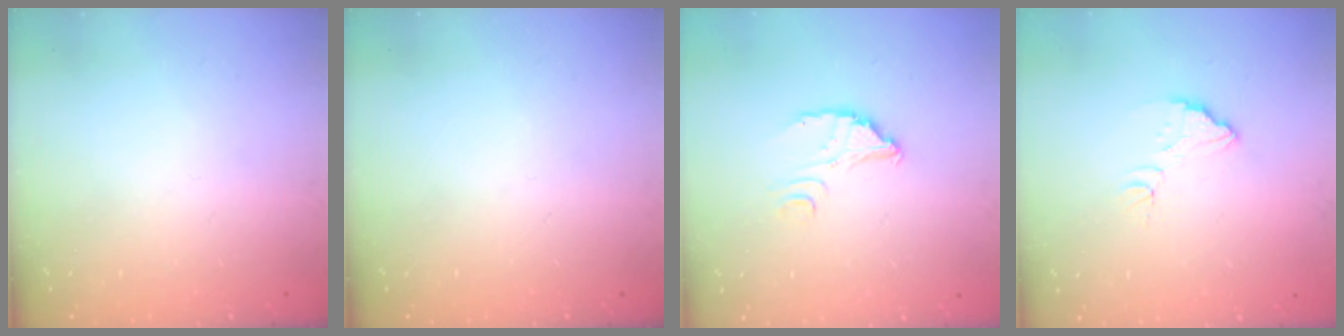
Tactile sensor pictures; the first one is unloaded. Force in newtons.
{"total": 0.0}
{"total": 2.9, "press": 2.9, "slide": 0.3}
{"total": 5.9, "press": 5.9, "slide": 0.4}